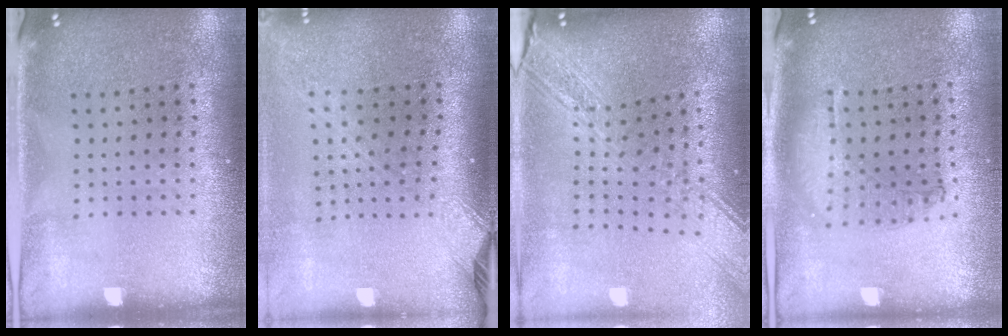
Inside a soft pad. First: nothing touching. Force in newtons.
{"total": 2.2, "press": 1.6, "slide": 1.5}
{"total": 3.1, "press": 2.3, "slide": 2.0}
{"total": 0.9, "press": 0.9, "slide": 0.2}